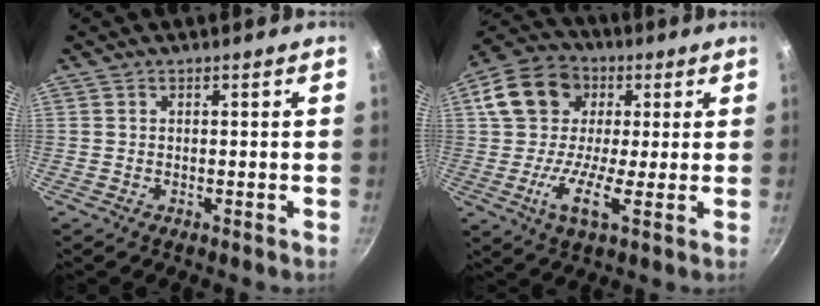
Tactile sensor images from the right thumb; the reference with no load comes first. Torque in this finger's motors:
{"motor_torque": [-0.06, 2.64, 0.81, -0.68, 0.17]}